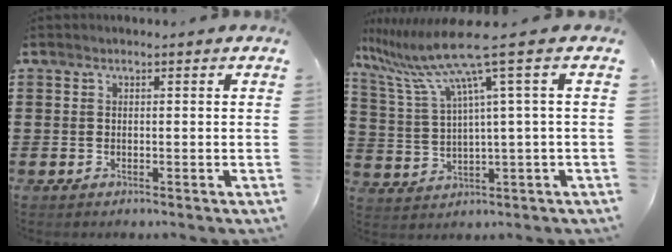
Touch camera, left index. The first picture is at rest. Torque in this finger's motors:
{"motor_torque": [0.39, -0.38, 0.31, 0.15]}